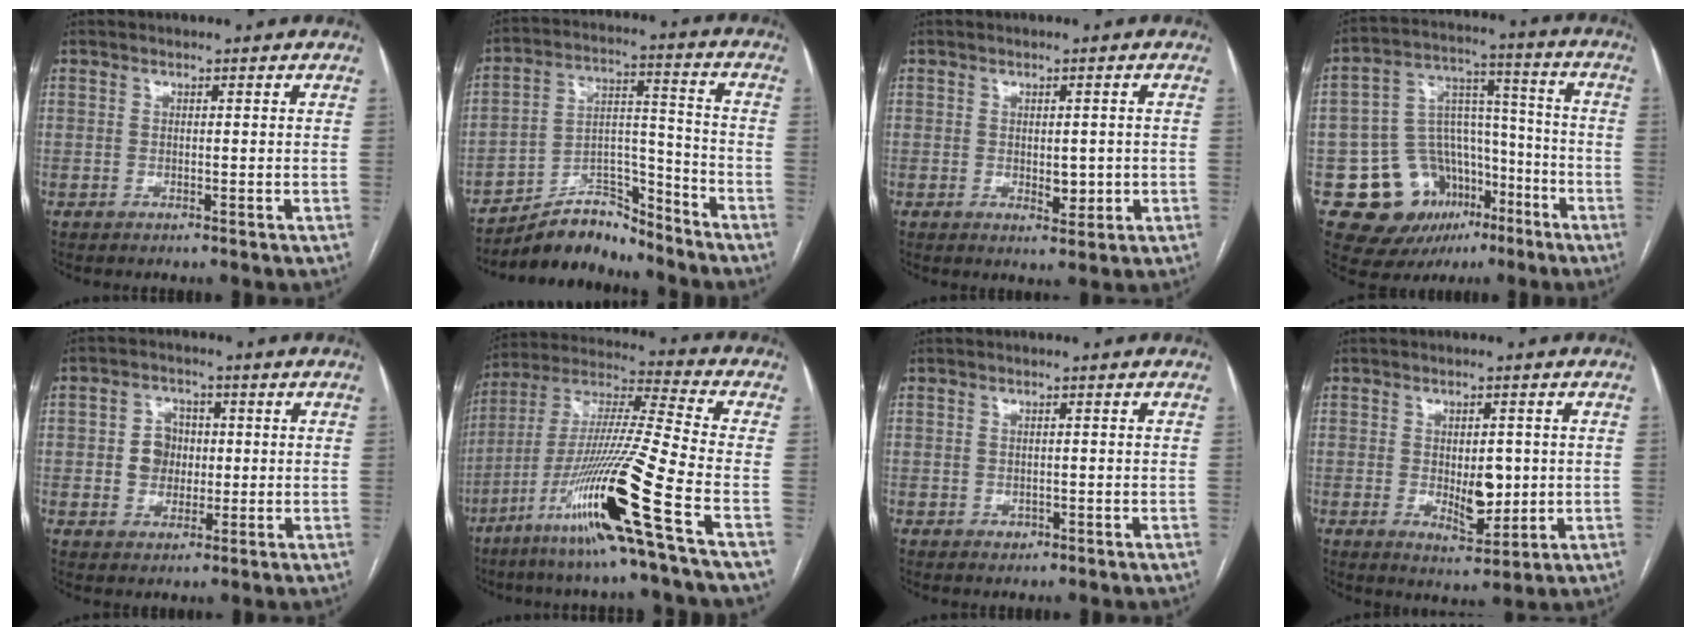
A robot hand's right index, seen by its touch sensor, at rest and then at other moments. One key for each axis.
{"total": 10.2, "fx": -9.6, "fy": 3.1, "fz": 1.5, "tx": -0.021, "ty": 0.046, "tz": -0.170}
{"total": 2.8, "fx": -0.3, "fy": 1.6, "fz": 2.3, "tx": -0.031, "ty": -0.001, "tz": 0.003}
{"total": 15.7, "fx": -7.3, "fy": 12.1, "fz": 7.1, "tx": -0.116, "ty": 0.066, "tz": -0.098}
{"total": 5.1, "fx": 0.1, "fy": 4.4, "fz": 2.5, "tx": -0.045, "ty": 0.016, "tz": 0.007}
{"total": 19.9, "fx": -9.5, "fy": -2.0, "fz": 17.4, "tx": -0.363, "ty": -0.038, "tz": -0.183}
{"total": 1.0, "fx": -0.3, "fy": 0.9, "fz": 0.4, "tx": -0.006, "ty": 0.002, "tz": 0.000}
{"total": 6.1, "fx": -0.2, "fy": 2.9, "fz": 5.3, "tx": -0.079, "ty": -0.005, "tz": 0.007}